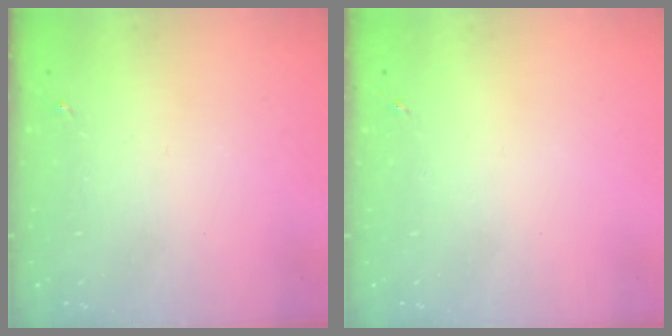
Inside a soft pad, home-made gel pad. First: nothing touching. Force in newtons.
{"total": 0.0}